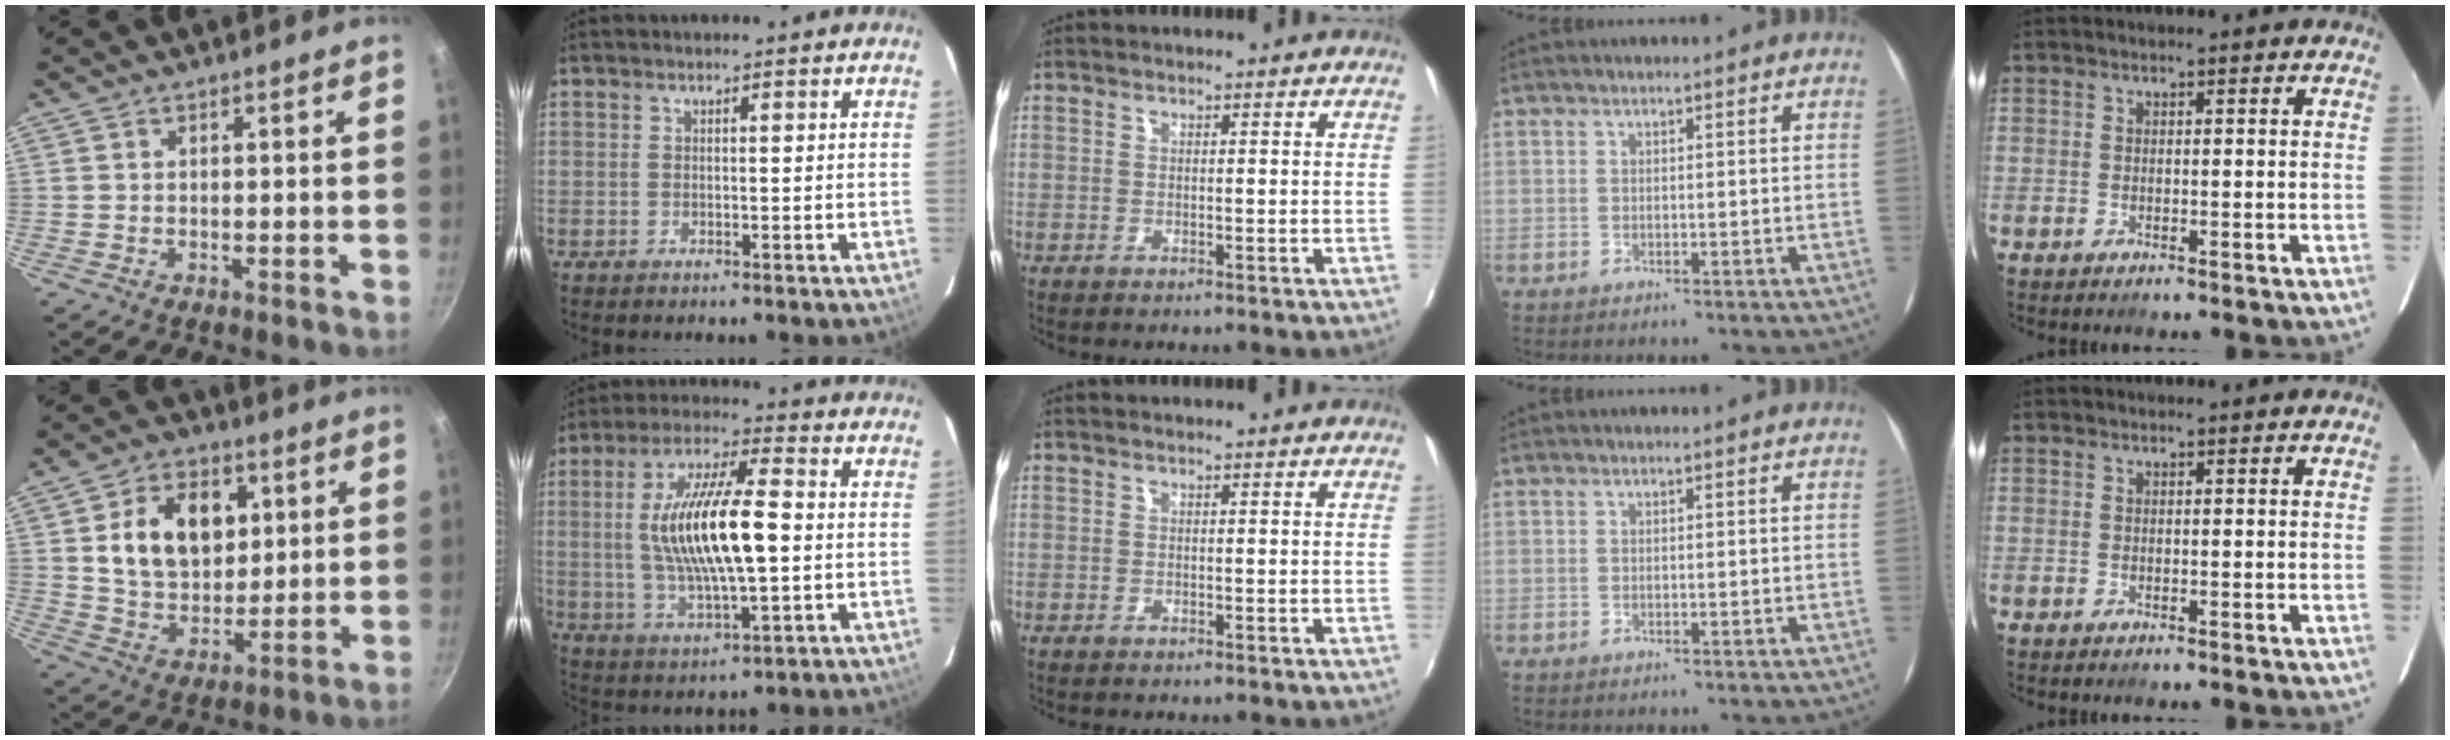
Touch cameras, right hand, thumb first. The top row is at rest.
{"thumb": {"total": 14.9, "force": [3.7, 10.6, 9.8], "torque": [-0.129, -0.009, 0.065]}, "index": {"total": 16.8, "force": [0.3, 4.7, 16.1], "torque": [-0.302, 0.002, 0.010]}, "middle": {"total": 0.5, "force": [0.4, -0.3, 0.0], "torque": [0.004, -0.002, 0.004]}}